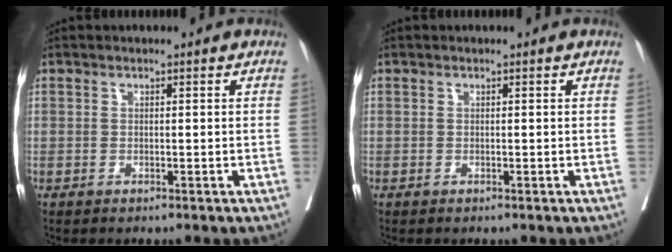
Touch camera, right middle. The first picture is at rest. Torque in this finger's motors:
{"motor_torque": [0.00, 0.00, 0.00, 0.00]}